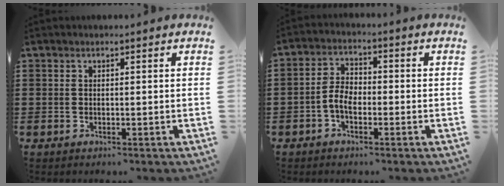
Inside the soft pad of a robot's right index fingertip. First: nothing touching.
{"total": 4.2, "force": [-1.6, 2.3, 3.1], "torque": [-0.077, 0.001, -0.037]}